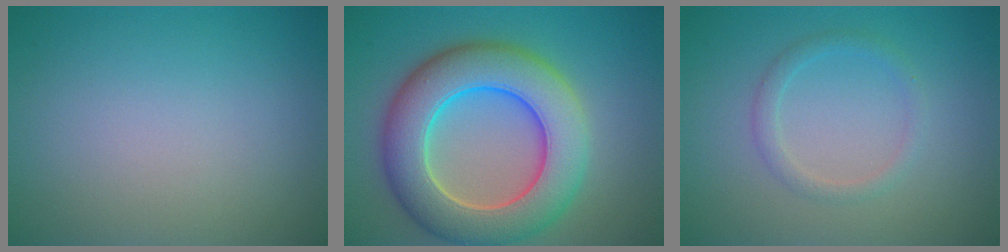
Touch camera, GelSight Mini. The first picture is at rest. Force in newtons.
{"total": 10.1, "press": 10.0, "slide": 0.7}
{"total": 1.6, "press": 1.6, "slide": 0.0}